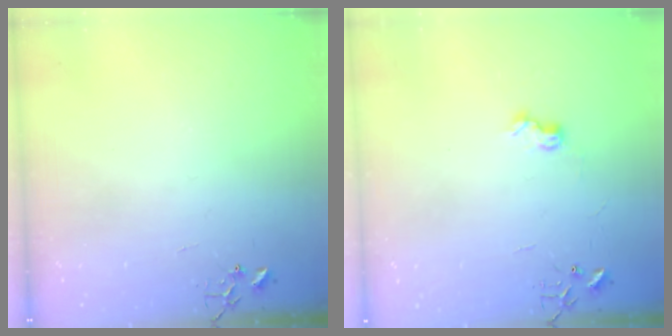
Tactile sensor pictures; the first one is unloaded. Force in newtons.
{"total": 7.2, "press": 7.2, "slide": 0.6}